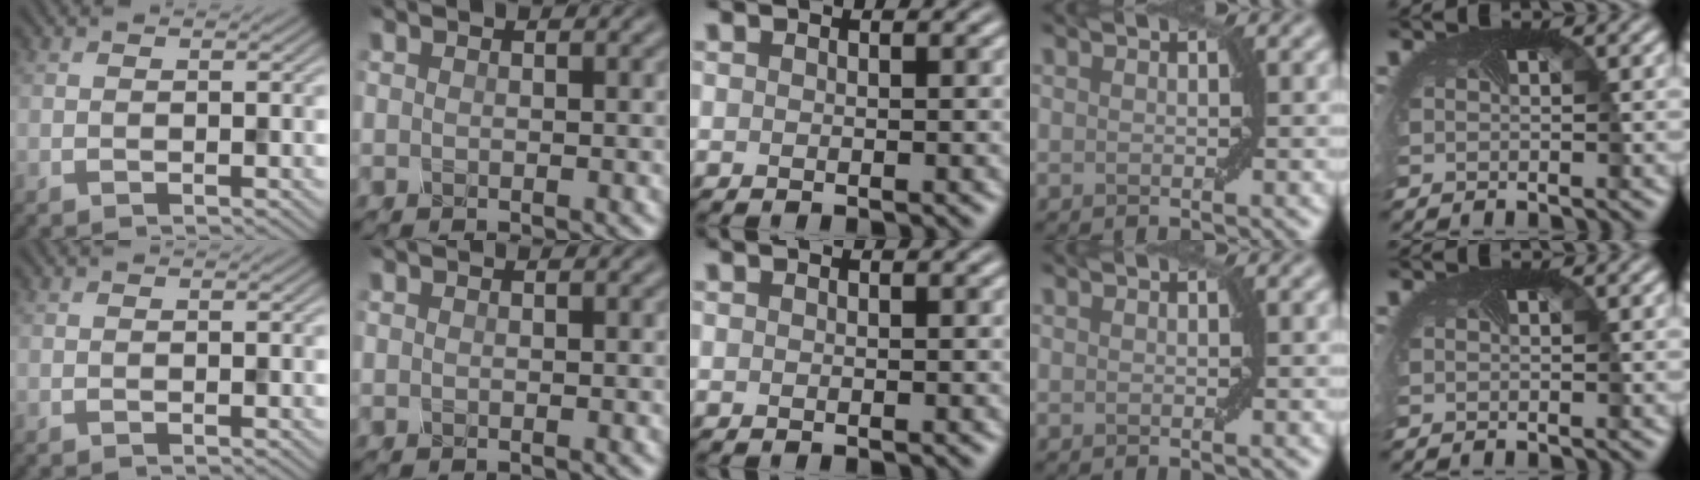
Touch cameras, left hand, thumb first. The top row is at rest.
{}